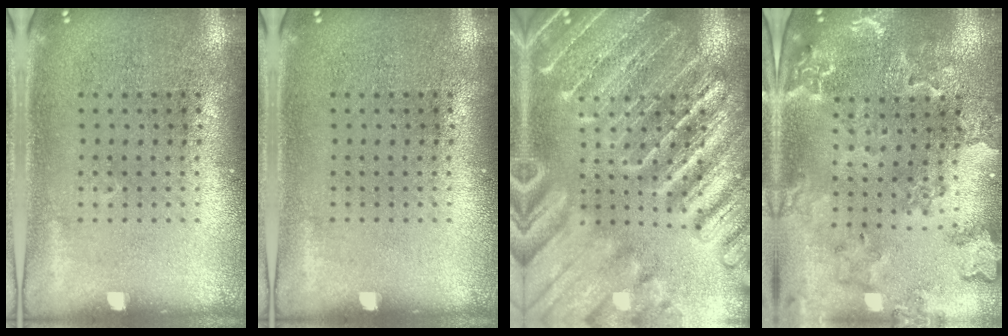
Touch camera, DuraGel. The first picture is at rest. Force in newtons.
{"total": 0.0}
{"total": 6.2, "press": 6.2, "slide": 0.7}
{"total": 1.7, "press": 1.7, "slide": 0.3}